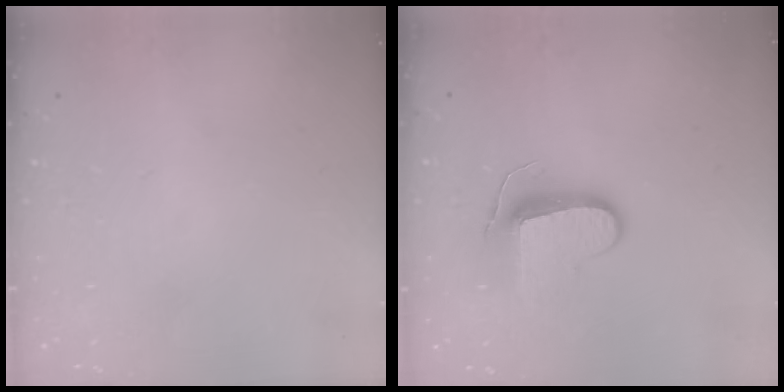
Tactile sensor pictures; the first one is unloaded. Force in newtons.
{"total": 9.6, "press": 9.6, "slide": 0.9}